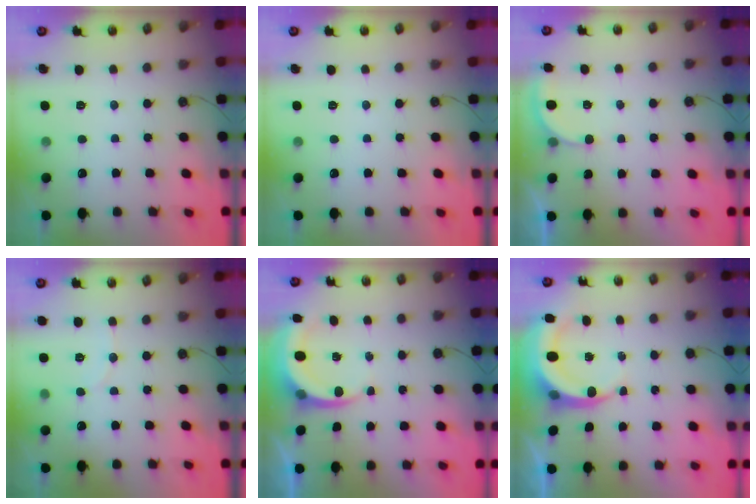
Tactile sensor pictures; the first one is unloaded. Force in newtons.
{"total": 0.0}
{"total": 2.0, "press": 2.0, "slide": 0.1}
{"total": 3.8, "press": 3.7, "slide": 0.6}
{"total": 6.8, "press": 6.8, "slide": 0.6}
{"total": 7.8, "press": 7.7, "slide": 1.2}